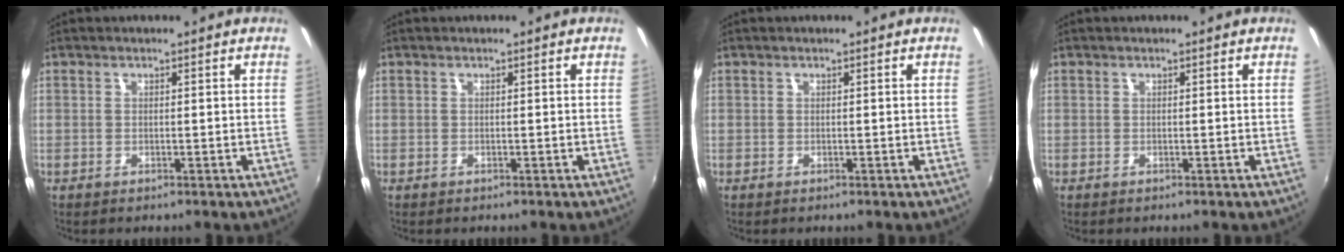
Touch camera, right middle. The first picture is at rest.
{"total": 0.0}
{"total": 0.0}
{"total": 0.0}